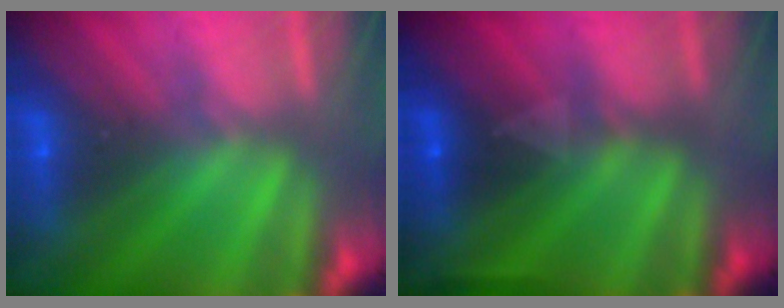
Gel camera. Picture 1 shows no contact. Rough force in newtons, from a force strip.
{"total": 3.0}